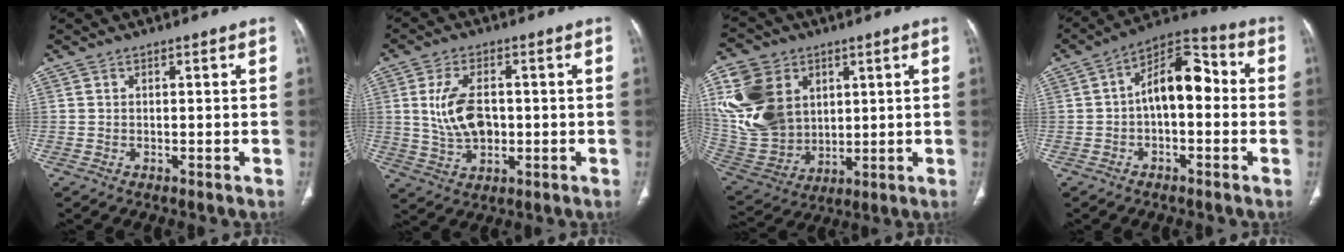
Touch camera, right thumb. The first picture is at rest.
{"total": 9.3, "force": [0.4, 5.6, 7.4], "torque": [-0.136, 0.002, 0.016]}
{"total": 21.1, "force": [5.8, 16.0, 12.6], "torque": [-0.258, -0.006, 0.130]}
{"total": 11.7, "force": [-0.1, 6.4, 9.8], "torque": [-0.130, 0.044, -0.014]}